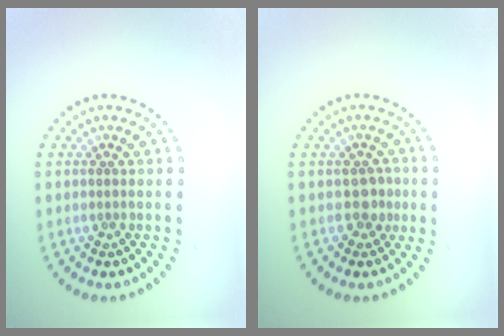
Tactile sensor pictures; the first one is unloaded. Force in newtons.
{"total": 1.6, "press": 1.4, "slide": 0.7}